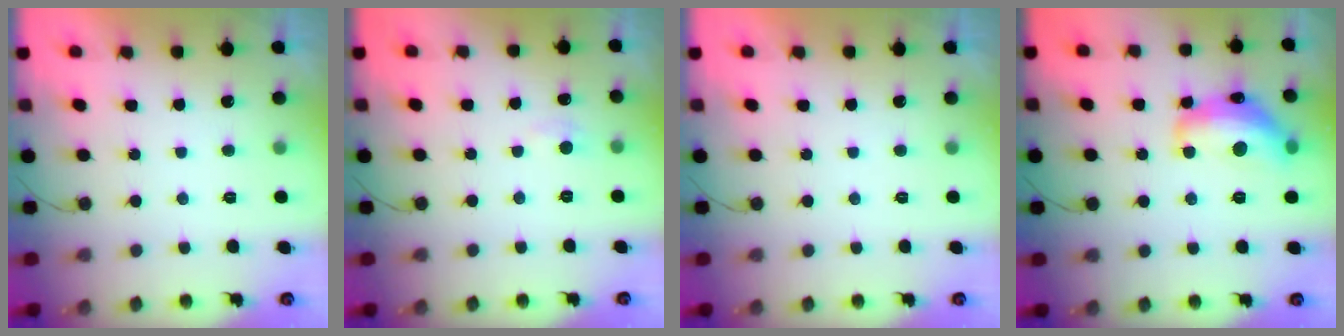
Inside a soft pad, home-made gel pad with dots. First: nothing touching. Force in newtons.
{"total": 2.8, "press": 2.7, "slide": 0.4}
{"total": 0.0}
{"total": 16.2, "press": 16.2, "slide": 0.6}